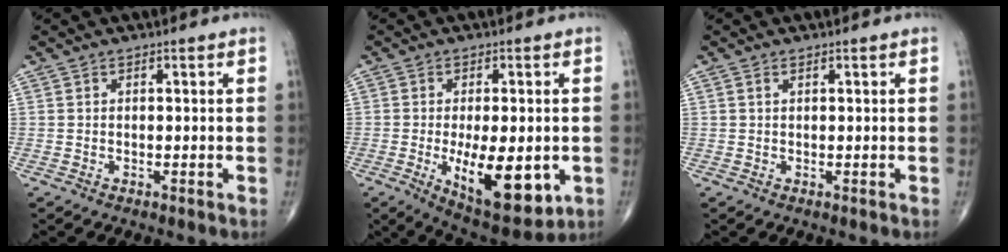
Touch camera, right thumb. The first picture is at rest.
{"total": 14.7, "force": [-3.3, 6.2, 13.0], "torque": [-0.181, -0.021, -0.033]}
{"total": 0.7, "force": [0.4, 0.3, 0.5], "torque": [-0.013, 0.004, 0.007]}